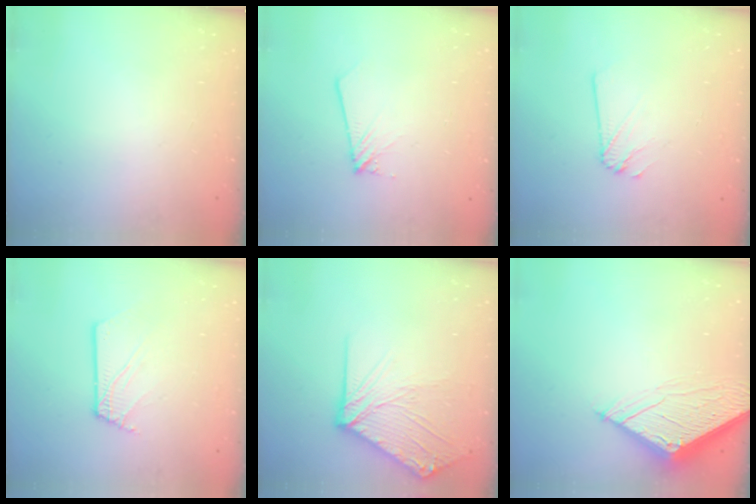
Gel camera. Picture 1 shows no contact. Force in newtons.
{"total": 1.7, "press": 1.7, "slide": 0.1}
{"total": 2.2, "press": 2.2, "slide": 0.1}
{"total": 2.6, "press": 2.6, "slide": 0.3}
{"total": 12.5, "press": 12.4, "slide": 1.9}
{"total": 6.6, "press": 6.6, "slide": 0.7}